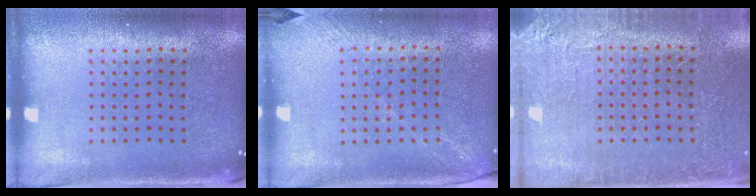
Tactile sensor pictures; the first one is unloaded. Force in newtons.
{"total": 1.3, "press": 1.1, "slide": 0.7}
{"total": 2.9, "press": 2.8, "slide": 0.5}